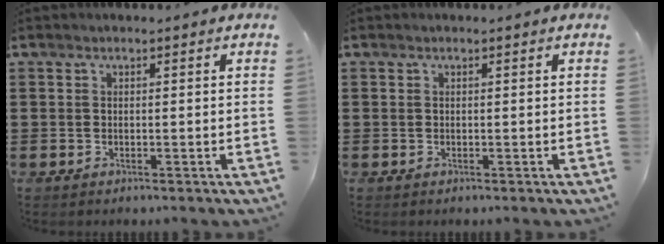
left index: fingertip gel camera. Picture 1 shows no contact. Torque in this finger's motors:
{"motor_torque": [-0.85, 1.29, -0.36, -0.07]}